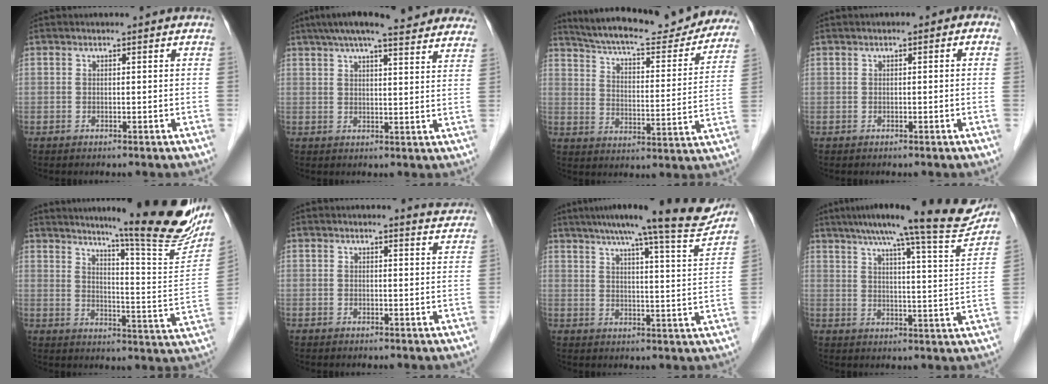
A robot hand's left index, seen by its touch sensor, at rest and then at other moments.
{"total": 20.0, "force": [17.0, 2.7, 10.2], "torque": [-0.151, 0.047, 0.215]}
{"total": 24.6, "force": [22.2, 4.8, 9.5], "torque": [-0.153, -0.025, 0.291]}
{"total": 1.3, "force": [0.0, 0.6, 1.2], "torque": [-0.008, 0.014, -0.004]}
{"total": 22.3, "force": [17.8, 0.2, 13.3], "torque": [-0.181, -0.070, 0.227]}
{"total": 3.0, "force": [3.0, 0.1, 0.3], "torque": [-0.005, -0.015, 0.019]}
{"total": 15.6, "force": [13.5, 0.3, 7.8], "torque": [-0.108, -0.013, 0.170]}
{"total": 17.6, "force": [15.1, 0.6, 9.0], "torque": [-0.128, -0.010, 0.196]}